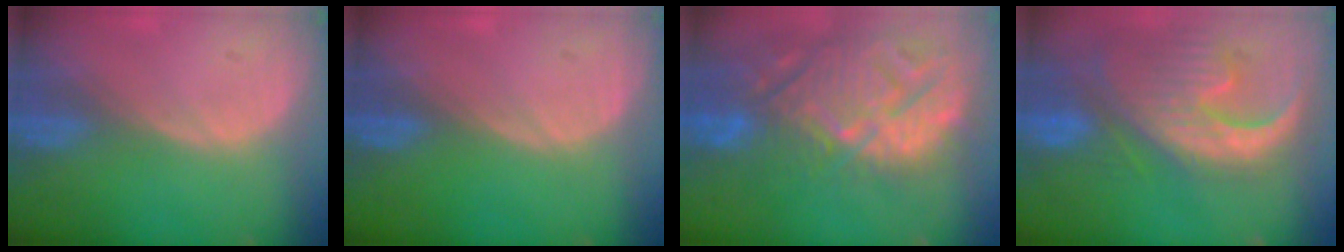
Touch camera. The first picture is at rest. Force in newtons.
{"total": 0.0}
{"total": 15.2, "press": 13.0, "slide": 7.8}
{"total": 13.4, "press": 11.4, "slide": 7.0}